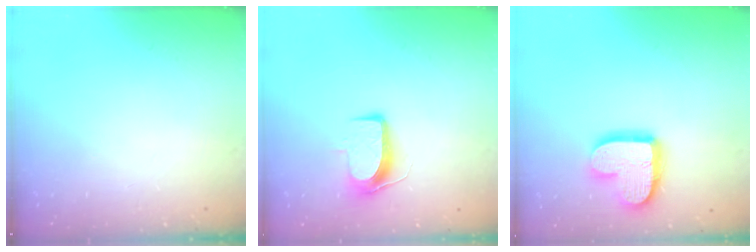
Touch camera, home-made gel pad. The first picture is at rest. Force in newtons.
{"total": 8.8, "press": 8.8, "slide": 0.8}
{"total": 16.1, "press": 16.1, "slide": 1.3}